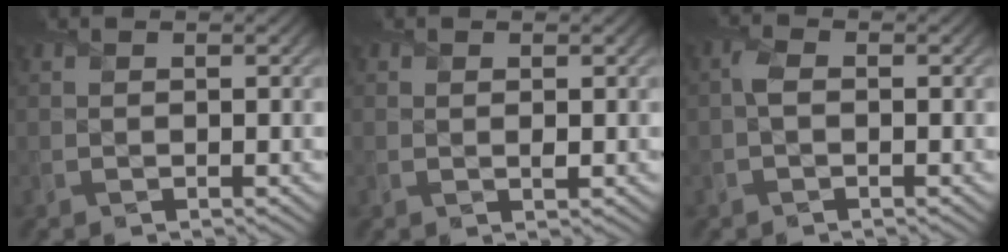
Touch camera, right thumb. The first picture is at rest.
{"total": 0.7, "force": [0.2, 0.5, 0.4], "torque": [-0.009, -0.006, 0.002]}
{"total": 1.7, "force": [-0.3, 0.9, 1.4], "torque": [-0.034, 0.006, -0.012]}